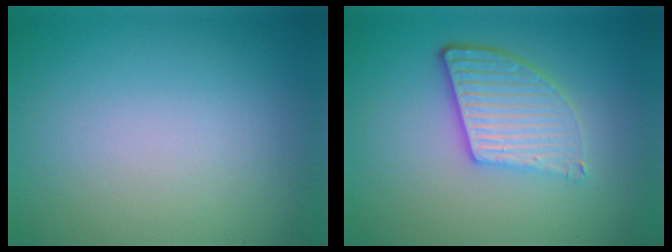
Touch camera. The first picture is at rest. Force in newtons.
{"total": 4.7, "press": 3.6, "slide": 3.1}